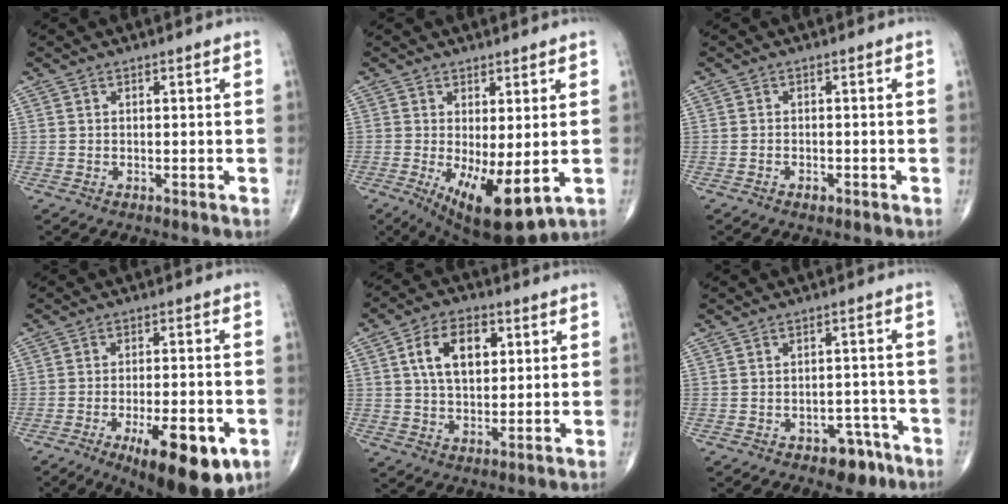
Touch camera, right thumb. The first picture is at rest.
{"total": 11.1, "force": [-2.2, 3.9, 10.1], "torque": [-0.159, -0.024, -0.017]}
{"total": 1.3, "force": [-0.8, 0.8, 0.7], "torque": [-0.013, 0.003, -0.013]}
{"total": 15.9, "force": [-7.1, 5.5, 13.1], "torque": [-0.156, 0.010, -0.091]}
{"total": 10.6, "force": [3.0, 6.5, 7.9], "torque": [-0.115, -0.001, 0.050]}
{"total": 5.8, "force": [-3.6, 3.5, 2.9], "torque": [-0.015, 0.032, -0.045]}